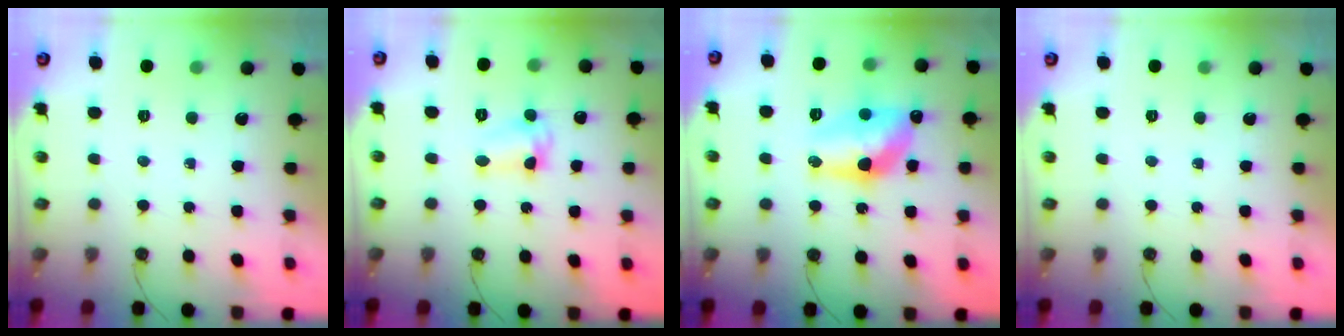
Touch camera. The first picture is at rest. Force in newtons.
{"total": 6.2, "press": 6.2, "slide": 0.5}
{"total": 12.5, "press": 12.5, "slide": 0.9}
{"total": 0.0}